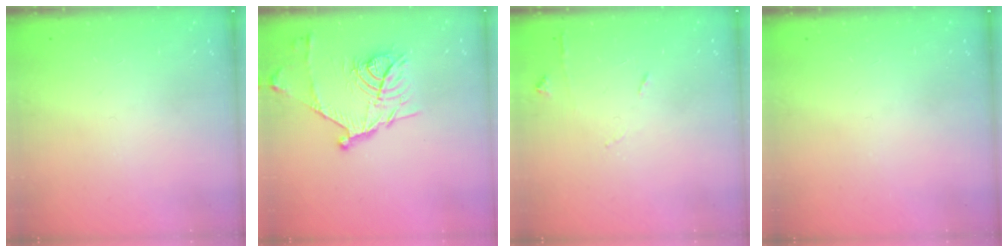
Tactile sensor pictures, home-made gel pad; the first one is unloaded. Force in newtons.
{"total": 15.9, "press": 15.9, "slide": 0.3}
{"total": 6.2, "press": 6.1, "slide": 0.8}
{"total": 0.0}